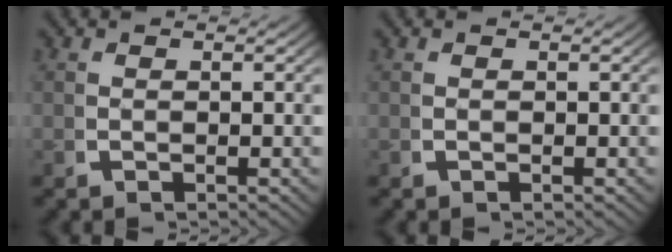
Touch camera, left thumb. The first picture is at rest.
{"total": 0.0}